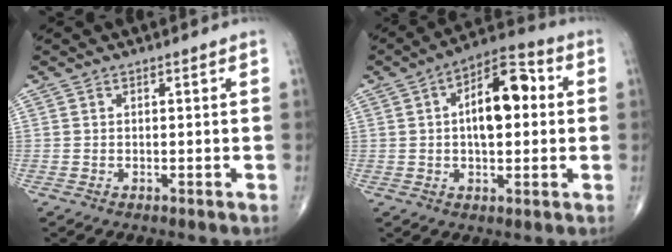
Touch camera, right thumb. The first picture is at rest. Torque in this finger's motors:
{"motor_torque": [1.49, 1.63, 0.49, -0.37, 0.33]}